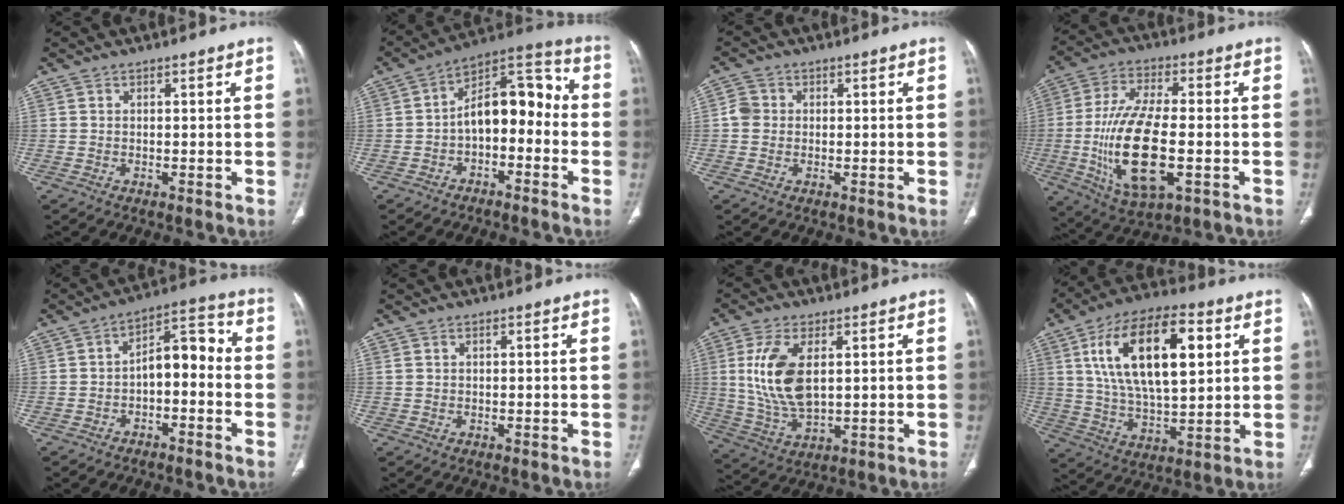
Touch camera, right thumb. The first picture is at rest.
{"total": 12.8, "force": [-2.2, 7.5, 10.1], "torque": [-0.124, 0.061, -0.045]}
{"total": 3.1, "force": [0.0, 2.8, 1.3], "torque": [-0.016, 0.007, -0.005]}
{"total": 18.0, "force": [-3.3, 7.2, 16.2], "torque": [-0.325, 0.001, -0.051]}
{"total": 8.6, "force": [-2.1, 4.7, 6.9], "torque": [-0.084, 0.050, -0.040]}
{"total": 0.8, "force": [0.4, 0.5, 0.5], "torque": [-0.014, 0.010, 0.012]}
{"total": 12.6, "force": [2.5, 6.3, 10.6], "torque": [-0.223, -0.013, 0.059]}
{"total": 21.6, "force": [6.5, 9.8, 18.0], "torque": [-0.302, -0.005, 0.112]}